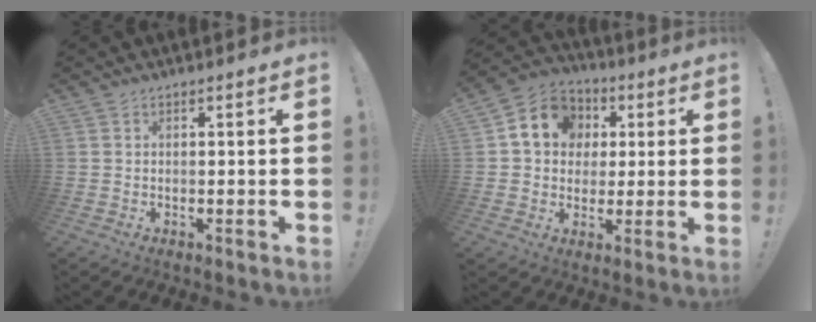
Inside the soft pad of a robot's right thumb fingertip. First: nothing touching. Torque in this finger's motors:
{"motor_torque": [0.92, 0.83, 0.96, 0.06, 0.04]}